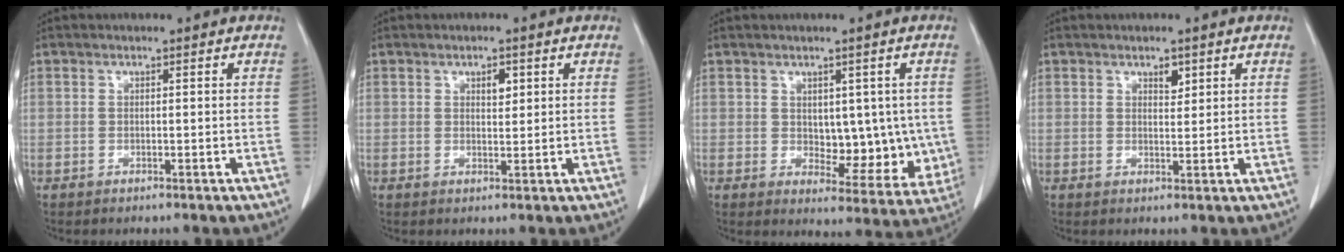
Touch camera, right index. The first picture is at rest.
{"total": 2.0, "force": [0.9, 1.0, 1.5], "torque": [-0.021, -0.003, 0.015]}
{"total": 9.3, "force": [0.4, 5.3, 7.6], "torque": [-0.078, -0.001, 0.020]}
{"total": 1.8, "force": [1.2, 0.9, 1.1], "torque": [-0.014, -0.005, 0.019]}